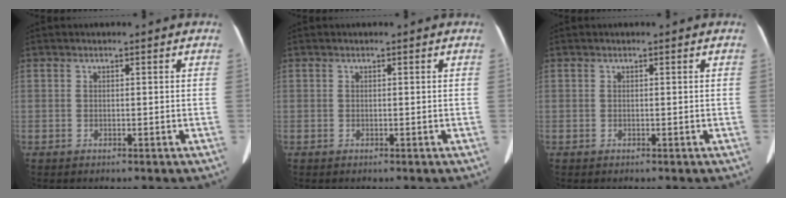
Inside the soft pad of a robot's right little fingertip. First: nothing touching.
{"total": 0.0}
{"total": 0.0}